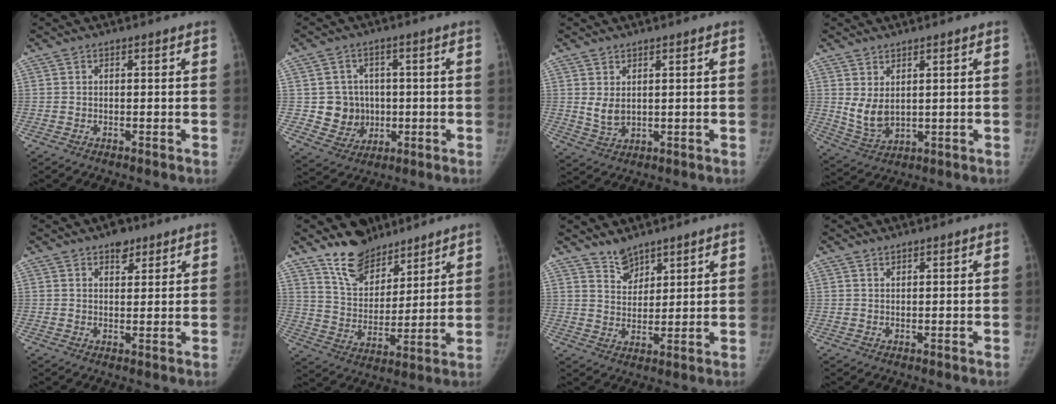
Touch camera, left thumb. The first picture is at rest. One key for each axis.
{"total": 7.8, "fx": -0.1, "fy": 7.5, "fz": 2.0, "tx": 0.010, "ty": 0.010, "tz": 0.009}
{"total": 3.5, "fx": 1.0, "fy": 2.2, "fz": 2.5, "tx": -0.041, "ty": -0.013, "tz": 0.031}
{"total": 5.5, "fx": 1.6, "fy": 3.2, "fz": 4.1, "tx": -0.071, "ty": -0.018, "tz": 0.048}
{"total": 3.8, "fx": 2.5, "fy": 2.2, "fz": 1.7, "tx": -0.004, "ty": -0.013, "tz": 0.038}
{"total": 11.8, "fx": 9.4, "fy": 6.3, "fz": 3.3, "tx": -0.020, "ty": -0.068, "tz": 0.179}
{"total": 4.6, "fx": 3.9, "fy": 2.3, "fz": 0.9, "tx": 0.009, "ty": -0.035, "tz": 0.076}
{"total": 0.6, "fx": 0.5, "fy": 0.2, "fz": 0.0, "tx": 0.004, "ty": -0.005, "tz": 0.009}